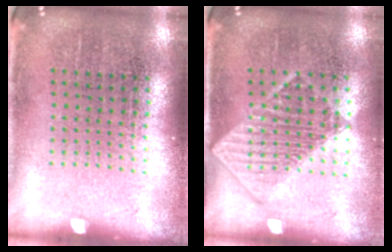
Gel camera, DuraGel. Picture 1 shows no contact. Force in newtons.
{"total": 1.4, "press": 1.3, "slide": 0.6}